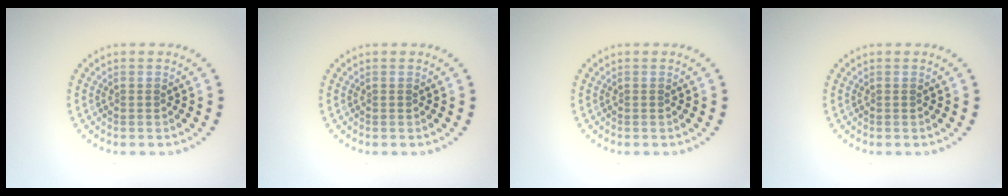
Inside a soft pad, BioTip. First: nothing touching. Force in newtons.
{"total": 0.0}
{"total": 0.0}
{"total": 0.0}